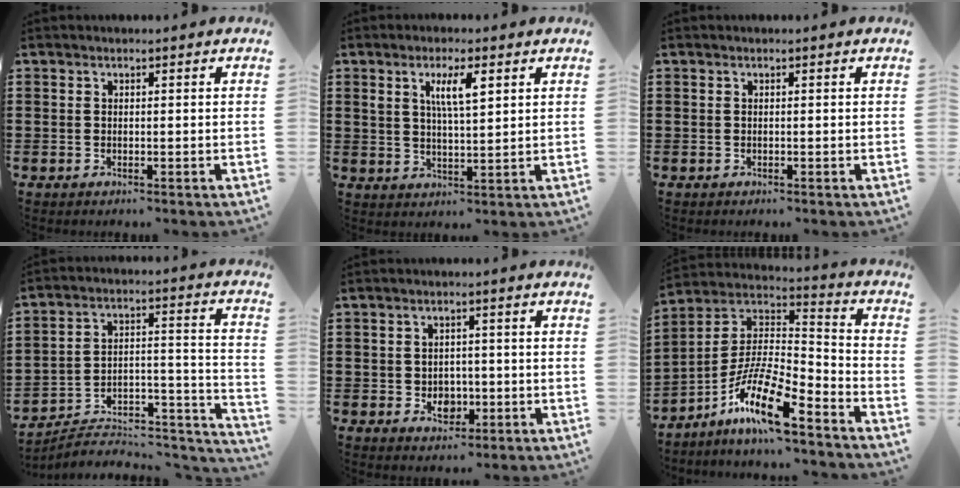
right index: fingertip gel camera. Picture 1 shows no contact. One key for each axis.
{"total": 5.3, "fx": 2.1, "fy": 1.5, "fz": 4.6, "tx": -0.089, "ty": 0.005, "tz": 0.032}
{"total": 0.0}
{"total": 6.0, "fx": -5.5, "fy": 1.7, "fz": 1.6, "tx": -0.020, "ty": 0.003, "tz": -0.109}
{"total": 3.2, "fx": -0.8, "fy": 2.5, "fz": 1.8, "tx": -0.022, "ty": -0.003, "tz": -0.020}
{"total": 13.1, "fx": -8.9, "fy": 2.3, "fz": 9.4, "tx": -0.196, "ty": 0.001, "tz": -0.175}